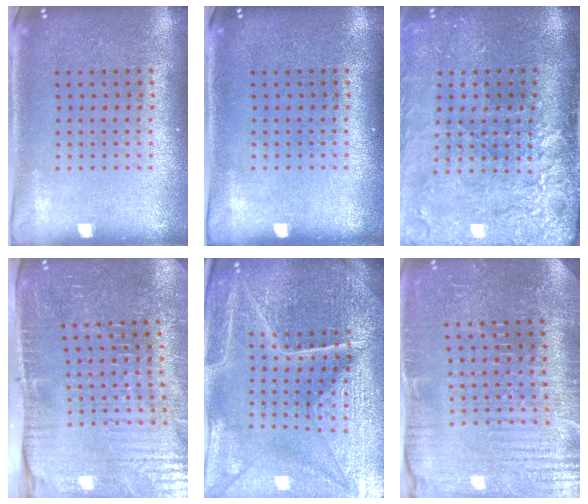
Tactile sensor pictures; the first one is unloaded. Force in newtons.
{"total": 0.0}
{"total": 4.6, "press": 3.7, "slide": 2.8}
{"total": 4.7, "press": 4.6, "slide": 1.1}
{"total": 5.9, "press": 5.4, "slide": 2.4}
{"total": 4.0, "press": 3.9, "slide": 1.0}